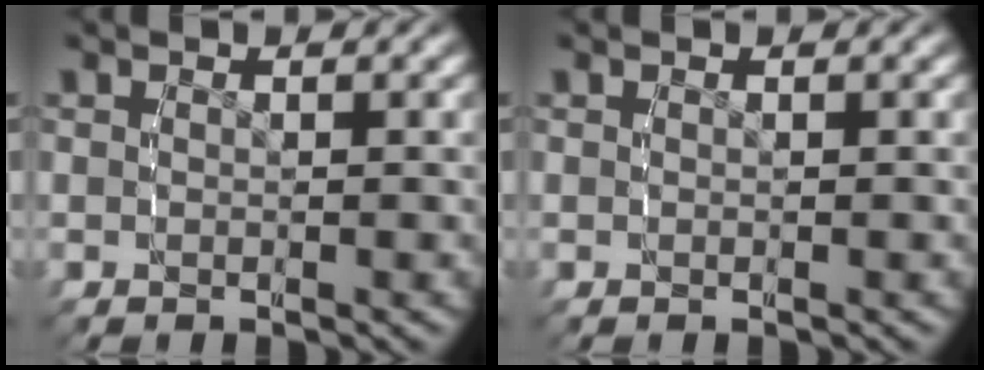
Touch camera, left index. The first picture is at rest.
{"total": 0.0}